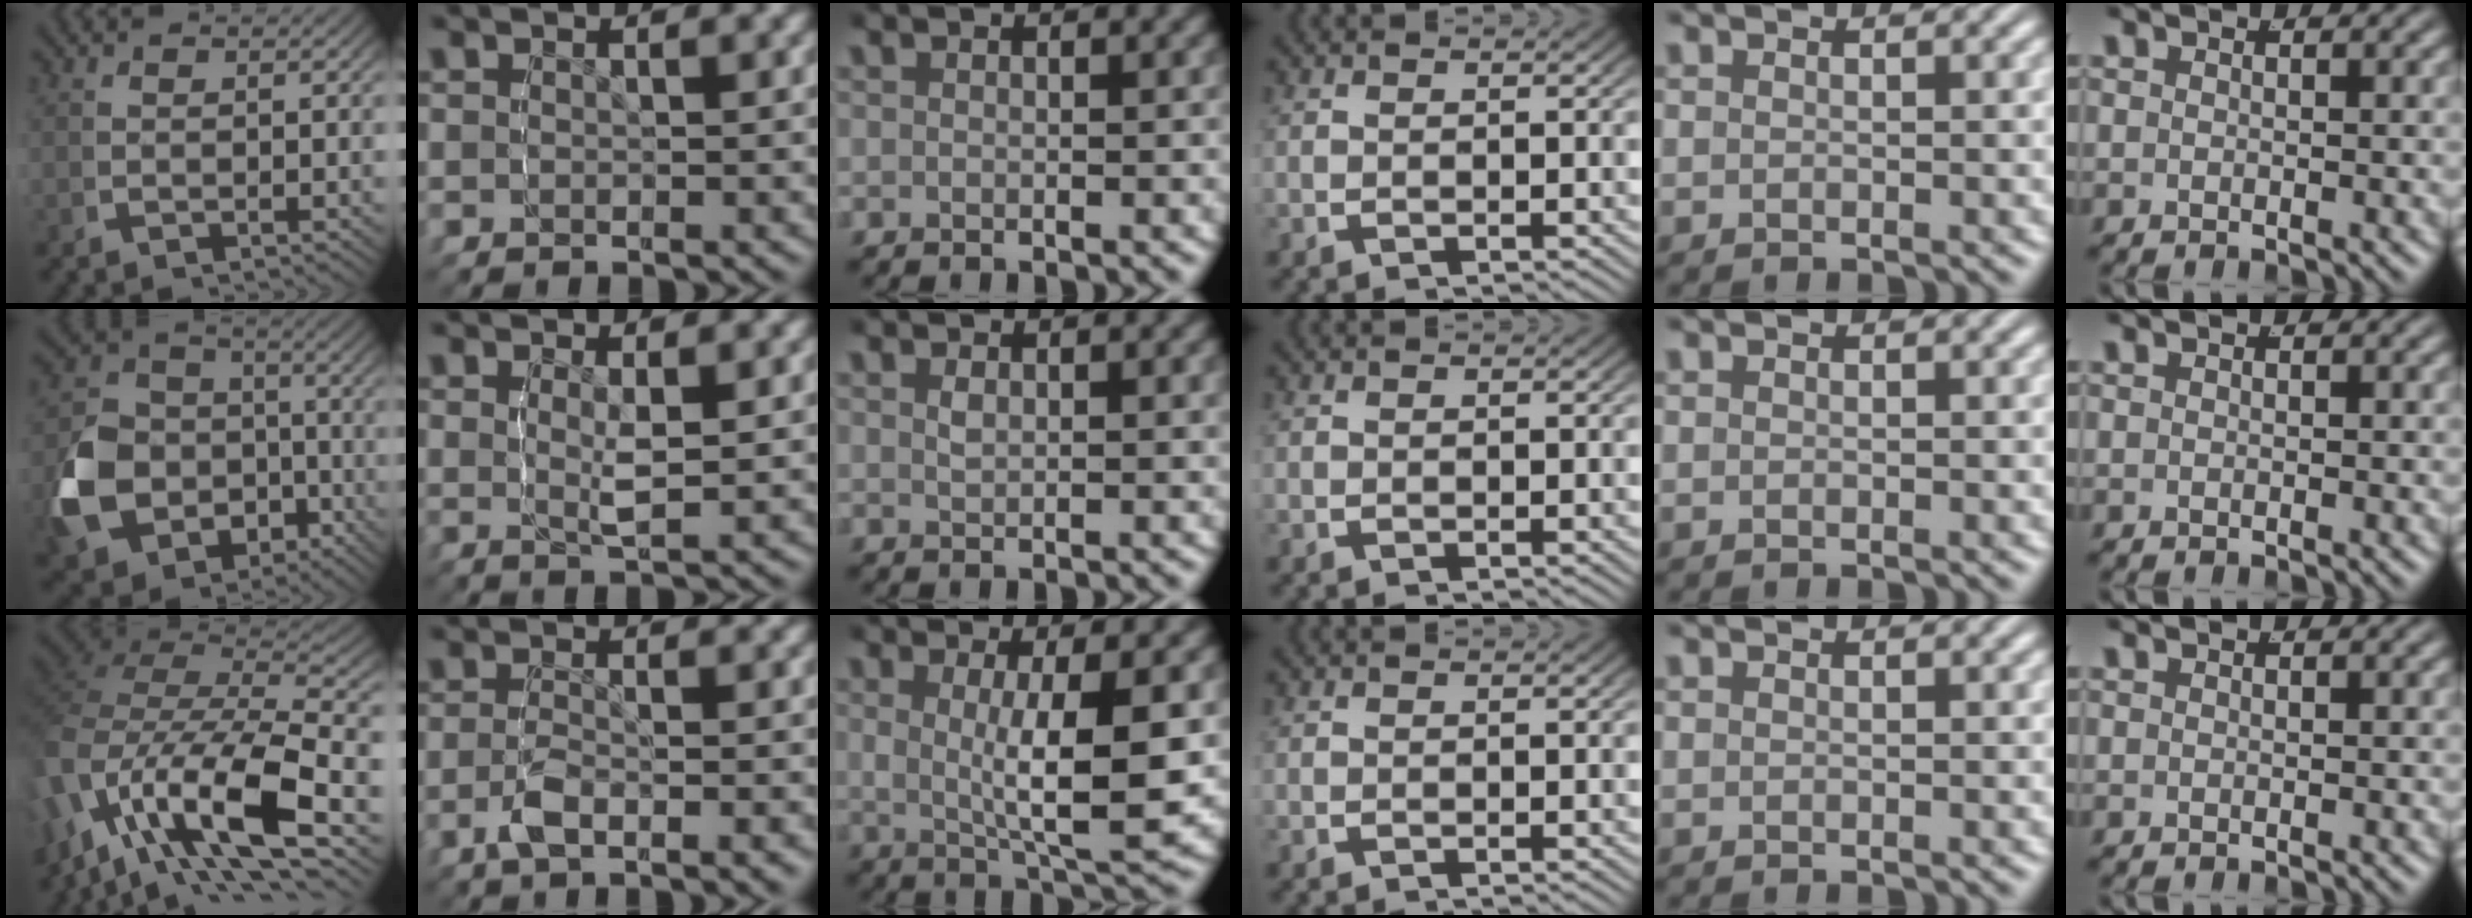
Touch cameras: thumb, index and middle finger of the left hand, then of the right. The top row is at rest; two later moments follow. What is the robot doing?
{"motion": "grasp_and_lifting", "object": "button"}